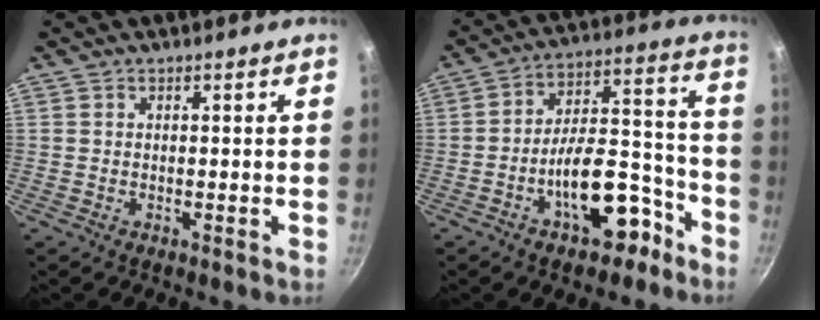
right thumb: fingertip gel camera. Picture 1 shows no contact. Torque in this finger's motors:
{"motor_torque": [2.85, 2.16, 1.30, -0.90, 0.21]}